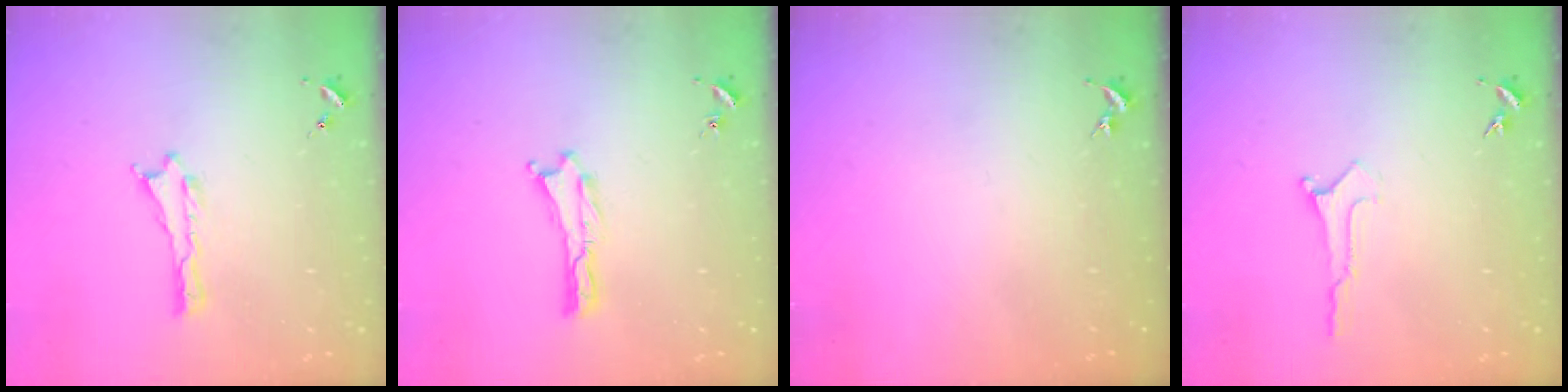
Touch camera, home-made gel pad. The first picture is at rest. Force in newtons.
{"total": 0.0}
{"total": 0.0}
{"total": 0.0}